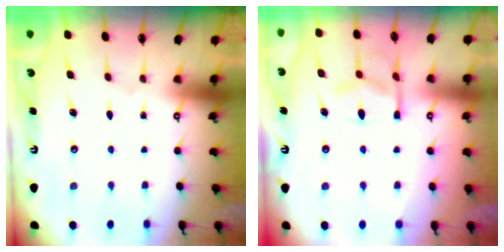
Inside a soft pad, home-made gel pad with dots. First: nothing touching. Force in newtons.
{"total": 11.1, "press": 11.0, "slide": 1.4}